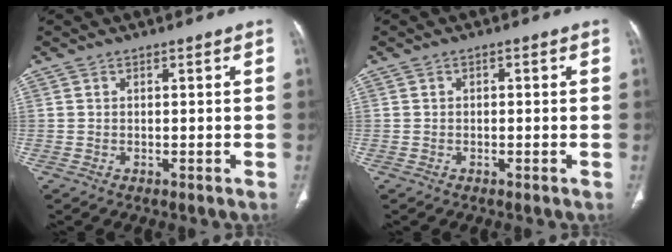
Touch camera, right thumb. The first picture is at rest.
{"total": 0.6, "force": [-0.1, 0.4, 0.4], "torque": [-0.003, 0.002, -0.004]}